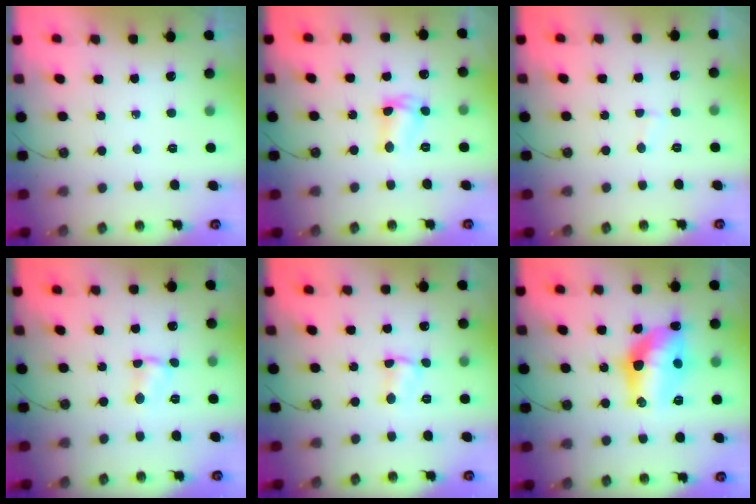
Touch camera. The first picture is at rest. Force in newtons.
{"total": 5.9, "press": 5.9, "slide": 0.4}
{"total": 2.0, "press": 2.0, "slide": 0.2}
{"total": 1.7, "press": 1.6, "slide": 0.2}
{"total": 2.3, "press": 2.3, "slide": 0.3}
{"total": 14.9, "press": 14.3, "slide": 4.1}